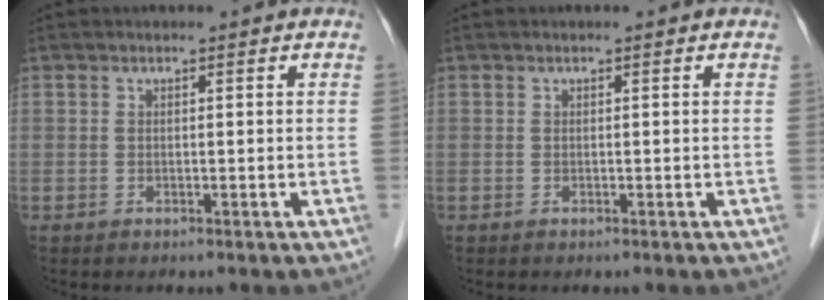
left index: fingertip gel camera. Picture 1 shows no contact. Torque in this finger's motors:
{"motor_torque": [-0.02, 0.02, 0.00, 0.00]}